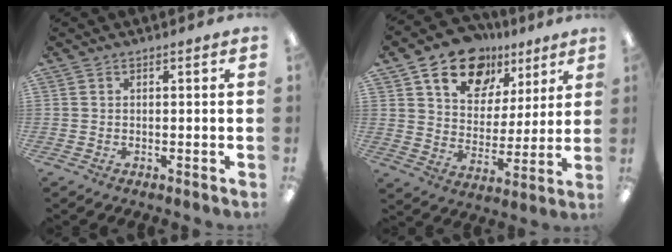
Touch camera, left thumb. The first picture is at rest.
{"total": 16.2, "force": [10.7, 10.4, 6.5], "torque": [-0.100, -0.061, 0.195]}